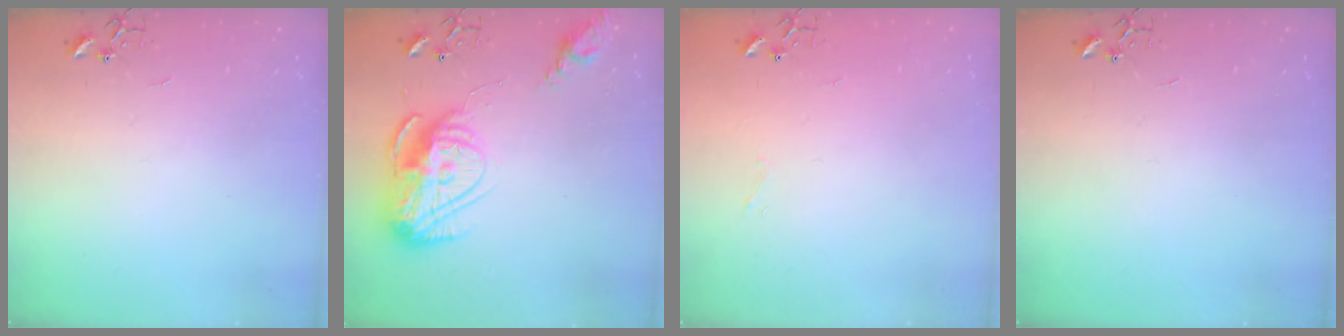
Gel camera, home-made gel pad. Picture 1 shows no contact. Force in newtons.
{"total": 18.7, "press": 18.6, "slide": 1.7}
{"total": 3.4, "press": 3.4, "slide": 0.3}
{"total": 0.0}